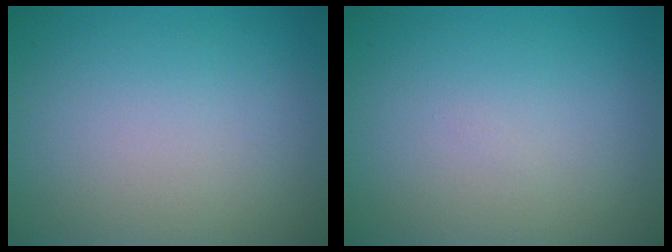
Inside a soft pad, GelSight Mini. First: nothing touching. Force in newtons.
{"total": 0.0}